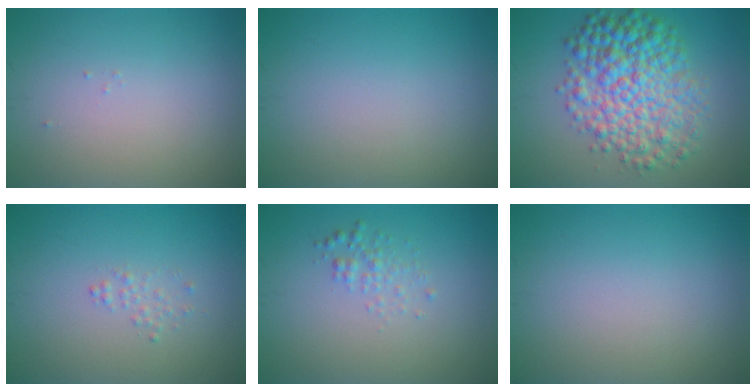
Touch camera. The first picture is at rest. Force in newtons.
{"total": 0.0}
{"total": 8.4, "press": 8.4, "slide": 0.0}
{"total": 0.9, "press": 0.9, "slide": 0.0}
{"total": 1.3, "press": 1.3, "slide": 0.0}
{"total": 0.0}